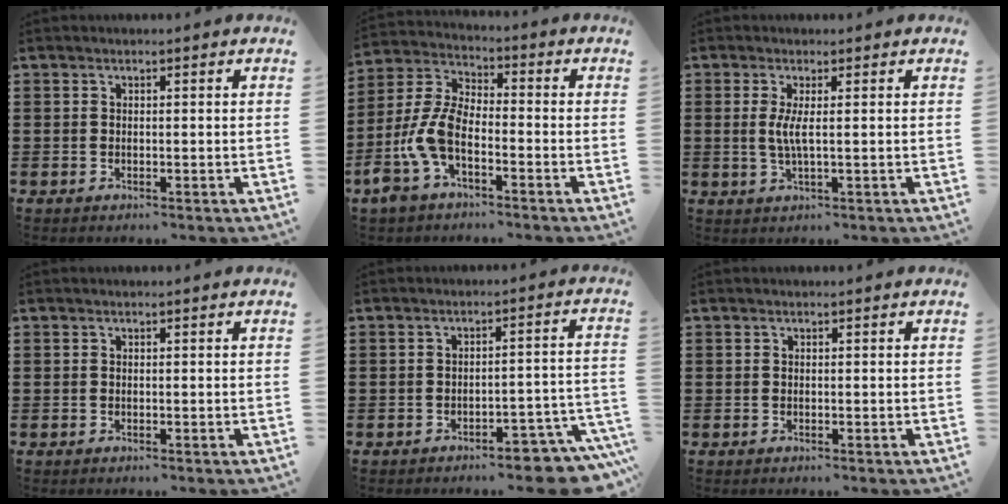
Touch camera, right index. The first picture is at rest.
{"total": 8.6, "force": [-3.7, 4.2, 6.6], "torque": [-0.177, -0.018, -0.078]}
{"total": 3.0, "force": [0.3, 0.1, 3.0], "torque": [-0.066, -0.010, 0.001]}
{"total": 0.0}
{"total": 5.4, "force": [-4.6, 0.7, 2.6], "torque": [-0.040, -0.002, -0.085]}
{"total": 0.0}